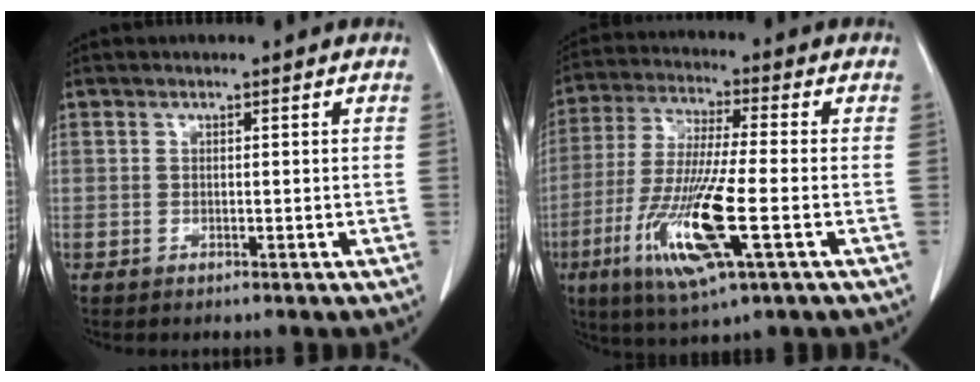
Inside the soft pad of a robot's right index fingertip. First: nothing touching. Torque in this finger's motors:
{"motor_torque": [1.88, -0.26, 0.47, 0.15]}